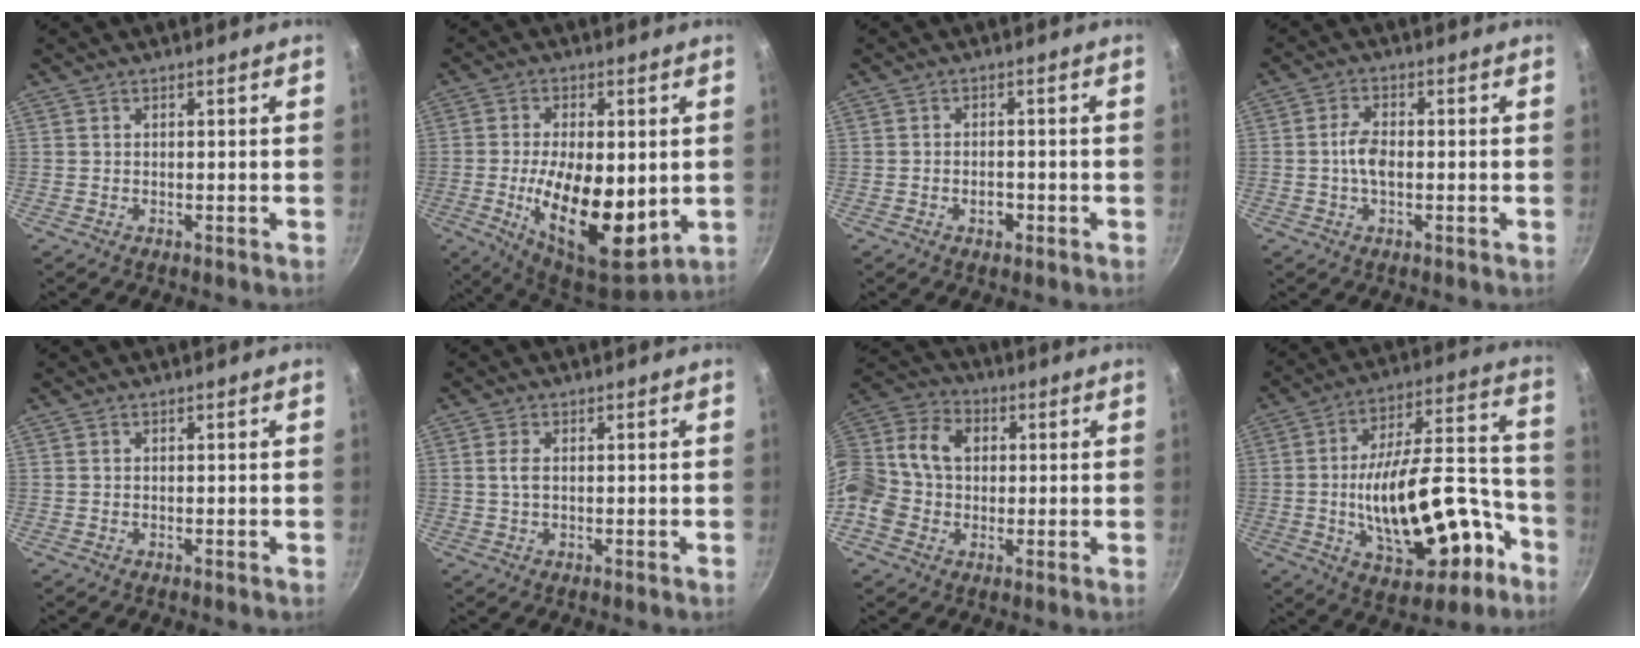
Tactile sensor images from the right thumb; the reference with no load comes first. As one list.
[{"total": 18.7, "force": [-1.8, 9.0, 16.3], "torque": [-0.256, -0.016, -0.022]}, {"total": 2.7, "force": [-1.1, 1.8, 1.6], "torque": [-0.016, 0.012, -0.016]}, {"total": 4.4, "force": [-0.5, 2.3, 3.7], "torque": [-0.072, 0.012, -0.014]}, {"total": 0.0}, {"total": 2.0, "force": [0.3, 1.0, 1.7], "torque": [-0.037, 0.000, 0.006]}, {"total": 16.6, "force": [0.1, 13.7, 9.4], "torque": [-0.180, 0.044, -0.015]}, {"total": 23.7, "force": [-7.3, 11.4, 19.4], "torque": [-0.278, 0.068, -0.092]}]